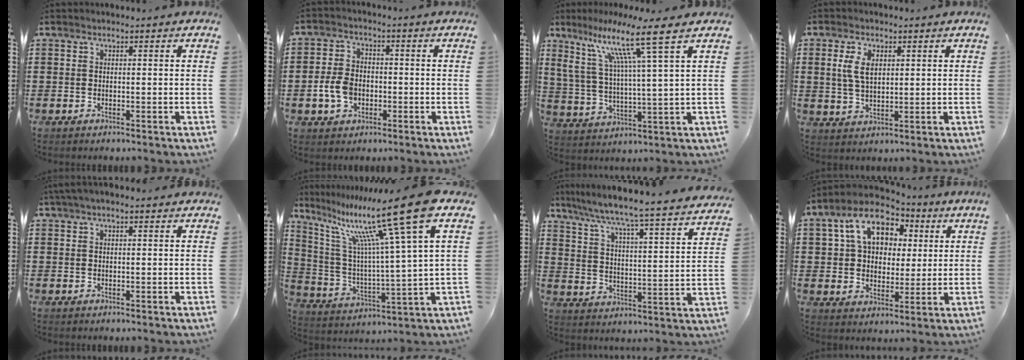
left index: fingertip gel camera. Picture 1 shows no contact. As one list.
[{"total": 5.4, "force": [-1.3, 3.7, 3.6], "torque": [-0.097, -0.001, -0.031]}, {"total": 11.8, "force": [7.5, -0.1, 9.1], "torque": [-0.198, -0.025, 0.118]}, {"total": 4.8, "force": [1.4, 2.7, 3.7], "torque": [-0.087, 0.007, 0.021]}, {"total": 2.0, "force": [1.4, 0.2, 1.4], "torque": [-0.029, 0.002, 0.026]}, {"total": 18.2, "force": [11.5, 0.3, 14.1], "torque": [-0.275, -0.067, 0.177]}, {"total": 4.8, "force": [4.1, -1.1, 2.3], "torque": [-0.065, -0.053, 0.054]}, {"total": 10.6, "force": [4.8, 7.2, 6.1], "torque": [-0.132, 0.007, 0.088]}]